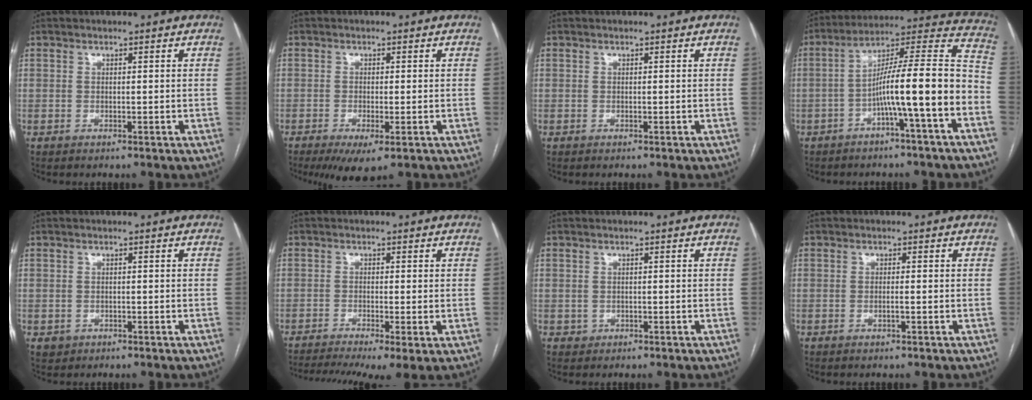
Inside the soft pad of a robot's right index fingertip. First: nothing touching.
{"total": 4.9, "force": [-2.8, 1.1, 3.9], "torque": [-0.057, -0.013, -0.039]}
{"total": 0.0}
{"total": 15.0, "force": [-5.0, -0.2, 14.1], "torque": [-0.216, 0.035, -0.082]}
{"total": 1.3, "force": [-0.5, 1.2, 0.2], "torque": [-0.003, 0.002, -0.002]}
{"total": 10.5, "force": [-6.8, 2.0, 7.7], "torque": [-0.135, -0.011, -0.108]}
{"total": 0.7, "force": [-0.2, 0.7, 0.0], "torque": [0.002, 0.002, -0.001]}
{"total": 0.8, "force": [-0.2, 0.0, 0.7], "torque": [-0.014, 0.001, 0.000]}